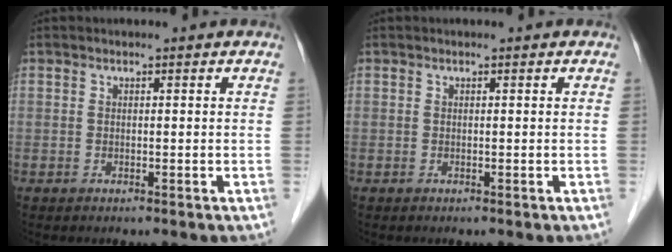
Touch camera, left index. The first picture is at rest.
{"total": 0.0}